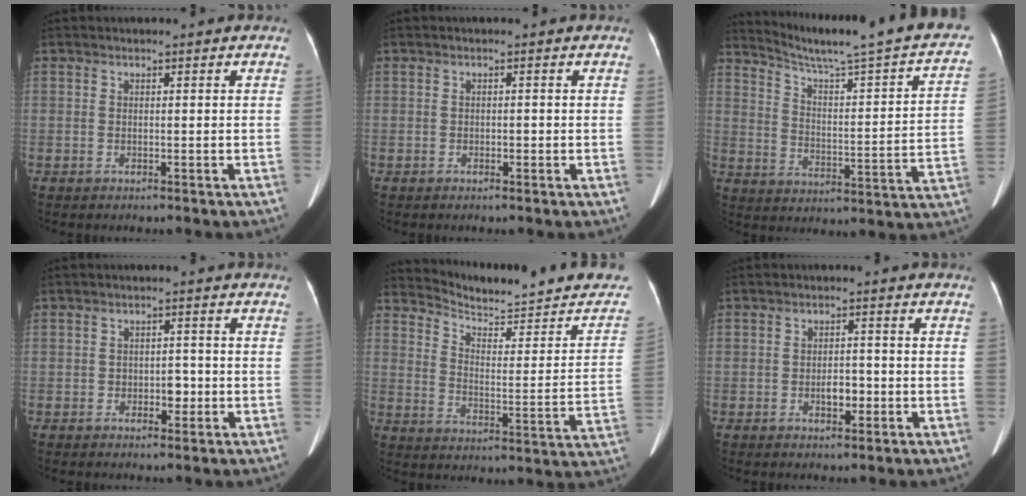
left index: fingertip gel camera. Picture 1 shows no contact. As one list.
[{"total": 0.6, "force": [-0.2, 0.4, 0.4], "torque": [-0.006, 0.001, -0.005]}, {"total": 23.5, "force": [20.2, 1.0, 11.9], "torque": [-0.175, -0.047, 0.261]}, {"total": 2.5, "force": [-0.8, 1.6, 1.8], "torque": [-0.022, 0.005, -0.009]}, {"total": 19.4, "force": [18.4, 2.5, 5.6], "torque": [-0.074, -0.065, 0.236]}, {"total": 2.9, "force": [-1.0, 1.5, 2.3], "torque": [-0.039, 0.003, -0.012]}]